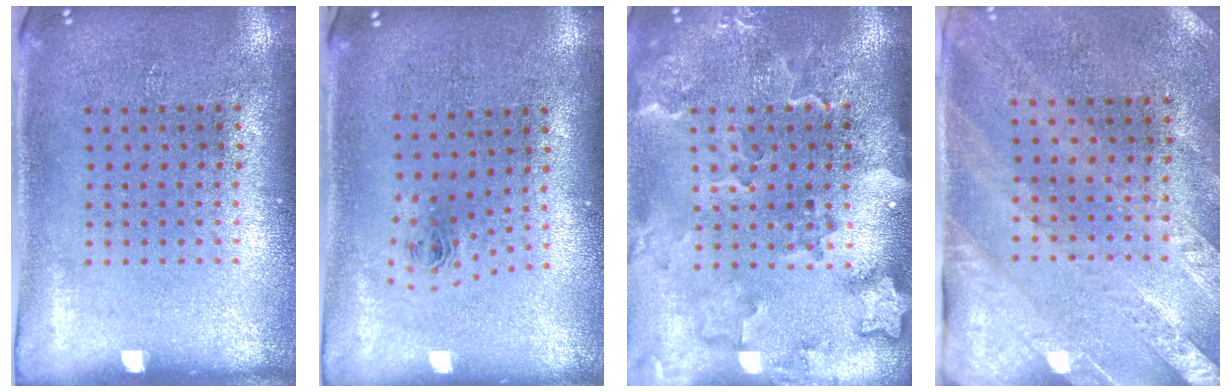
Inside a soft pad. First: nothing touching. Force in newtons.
{"total": 0.8, "press": 0.3, "slide": 0.7}
{"total": 2.8, "press": 2.3, "slide": 1.6}
{"total": 2.5, "press": 2.1, "slide": 1.3}